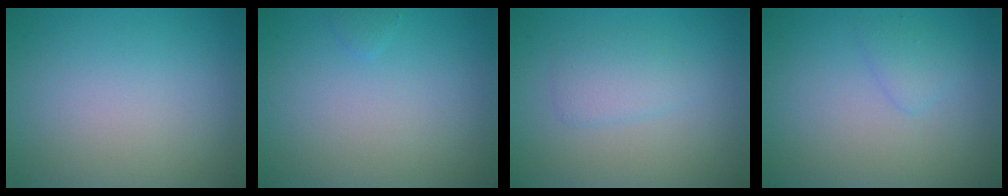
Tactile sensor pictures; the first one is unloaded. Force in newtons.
{"total": 0.5, "press": 0.5, "slide": 0.0}
{"total": 1.9, "press": 1.9, "slide": 0.0}
{"total": 1.3, "press": 1.3, "slide": 0.1}